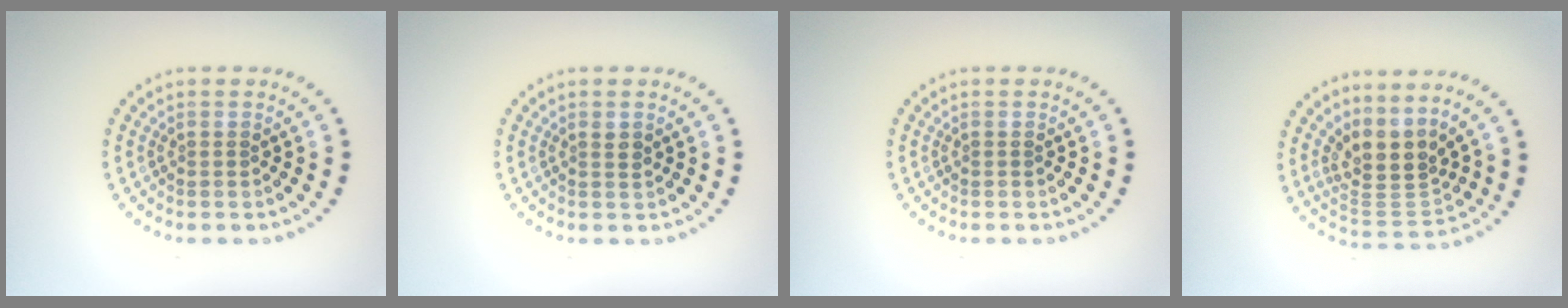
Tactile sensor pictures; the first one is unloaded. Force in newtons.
{"total": 0.8, "press": 0.7, "slide": 0.4}
{"total": 0.0}
{"total": 4.1, "press": 3.1, "slide": 2.7}